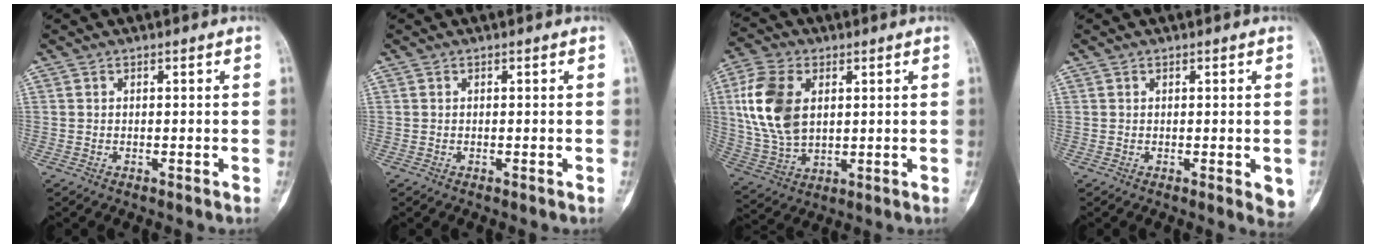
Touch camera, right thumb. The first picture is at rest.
{"total": 0.0}
{"total": 14.6, "force": [3.1, 9.3, 10.8], "torque": [-0.218, -0.004, 0.066]}
{"total": 3.1, "force": [-0.4, 1.1, 2.9], "torque": [-0.027, -0.007, -0.004]}